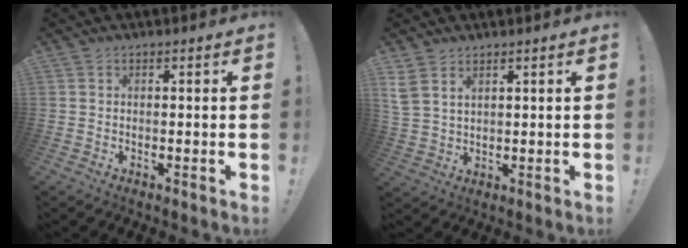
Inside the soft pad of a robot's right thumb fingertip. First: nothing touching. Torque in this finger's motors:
{"motor_torque": [-0.27, 0.27, -0.07, 0.06, -0.05]}